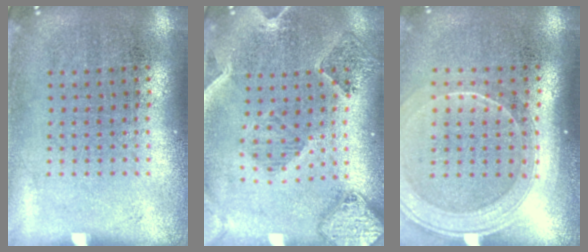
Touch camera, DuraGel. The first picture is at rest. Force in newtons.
{"total": 1.5, "press": 1.5, "slide": 0.3}
{"total": 1.9, "press": 1.7, "slide": 0.9}